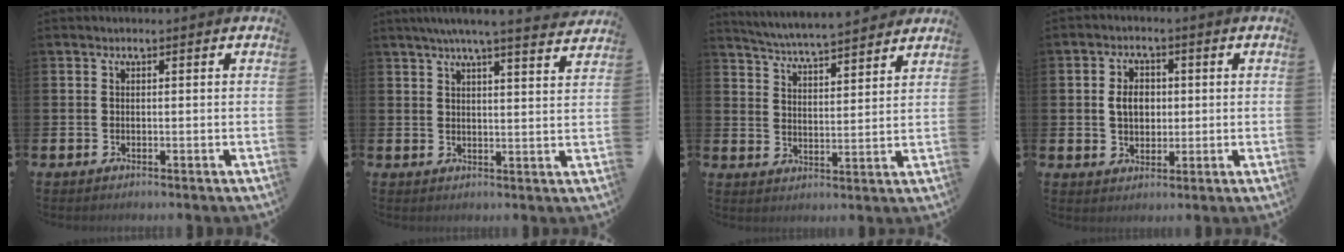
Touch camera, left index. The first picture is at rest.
{"total": 5.9, "force": [5.4, -0.4, 2.4], "torque": [-0.054, -0.023, 0.093]}
{"total": 5.3, "force": [5.2, -0.1, 0.8], "torque": [-0.042, -0.036, 0.093]}
{"total": 4.0, "force": [0.7, 3.1, 2.4], "torque": [-0.039, 0.009, 0.006]}